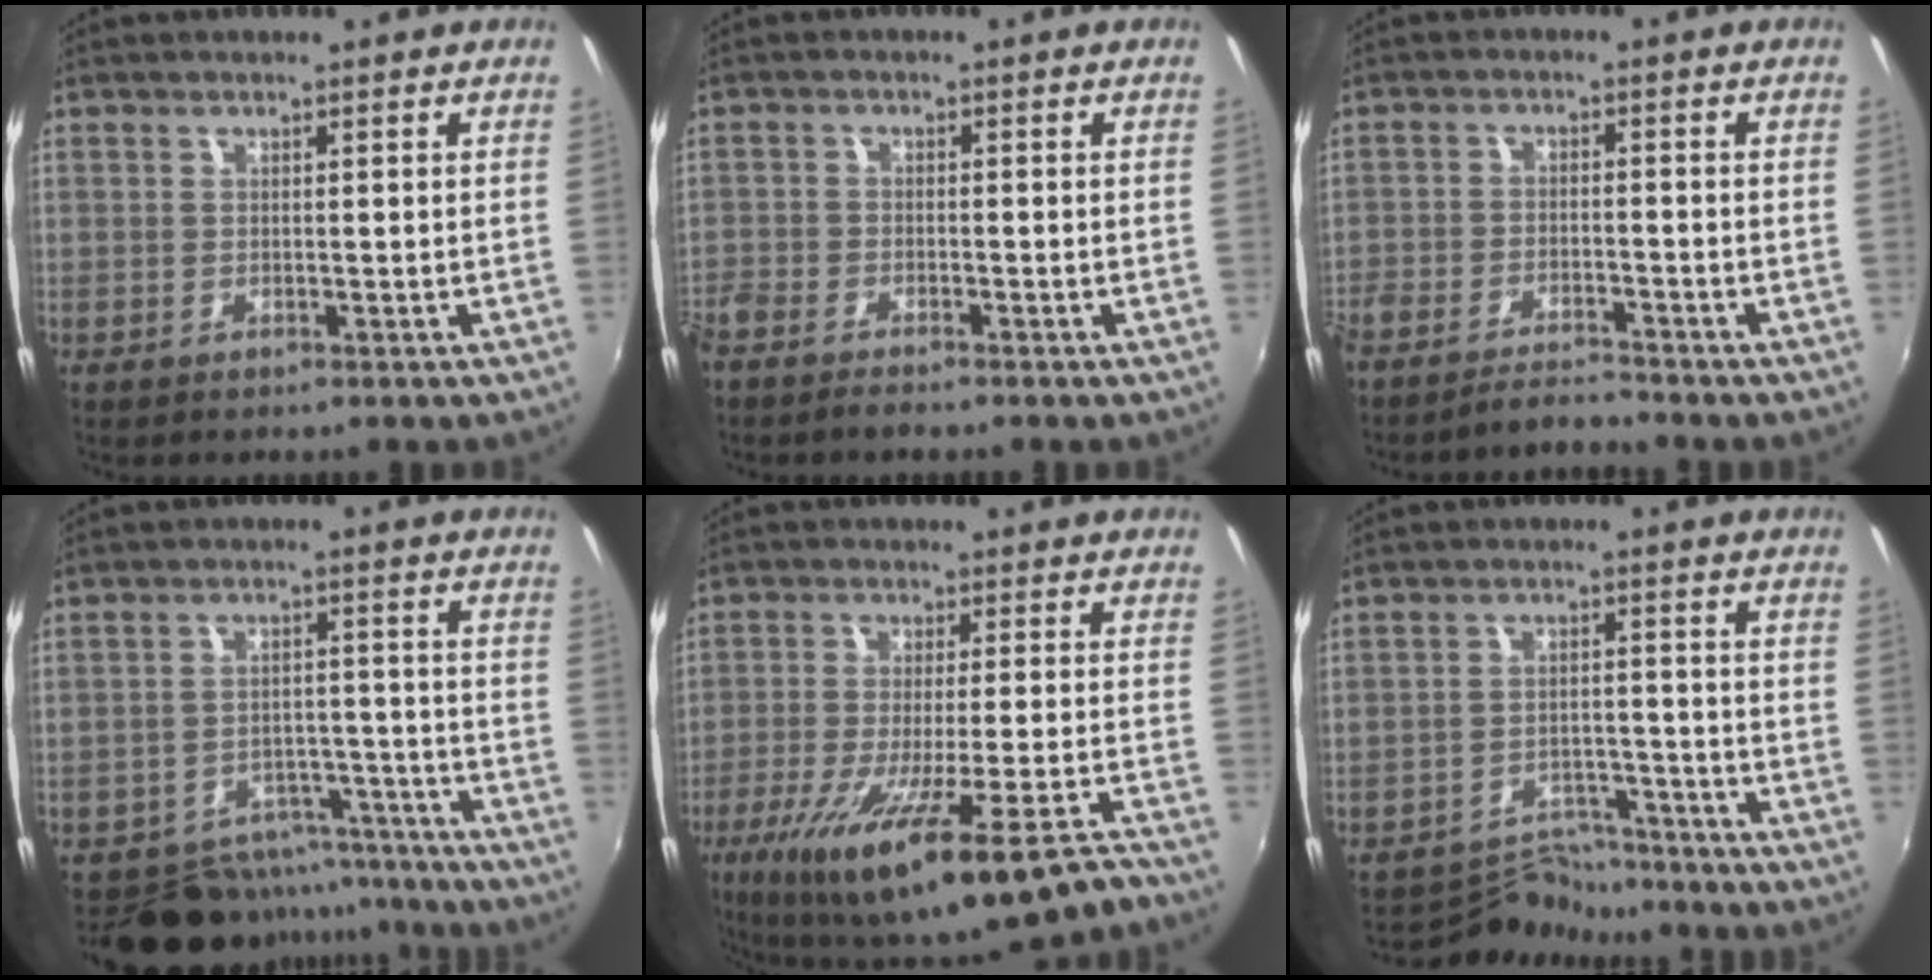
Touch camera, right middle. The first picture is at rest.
{"total": 4.8, "force": [-4.1, 1.3, 2.1], "torque": [-0.062, -0.017, -0.081]}
{"total": 6.0, "force": [-5.8, 0.5, 1.6], "torque": [-0.051, -0.012, -0.104]}
{"total": 11.8, "force": [-10.6, 5.0, 1.5], "torque": [-0.033, 0.035, -0.136]}
{"total": 21.4, "force": [-14.1, 2.5, 16.0], "torque": [-0.282, -0.090, -0.212]}
{"total": 6.7, "force": [-6.4, 1.8, -0.4], "torque": [-0.008, 0.010, -0.104]}